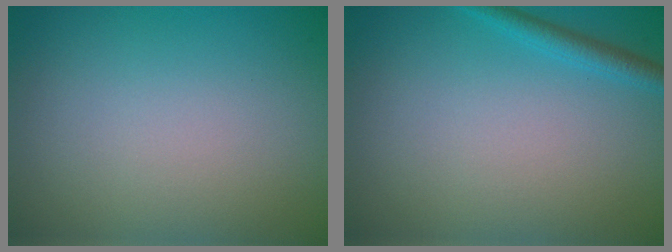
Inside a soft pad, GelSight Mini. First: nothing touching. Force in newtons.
{"total": 2.3, "press": 2.3, "slide": 0.0}